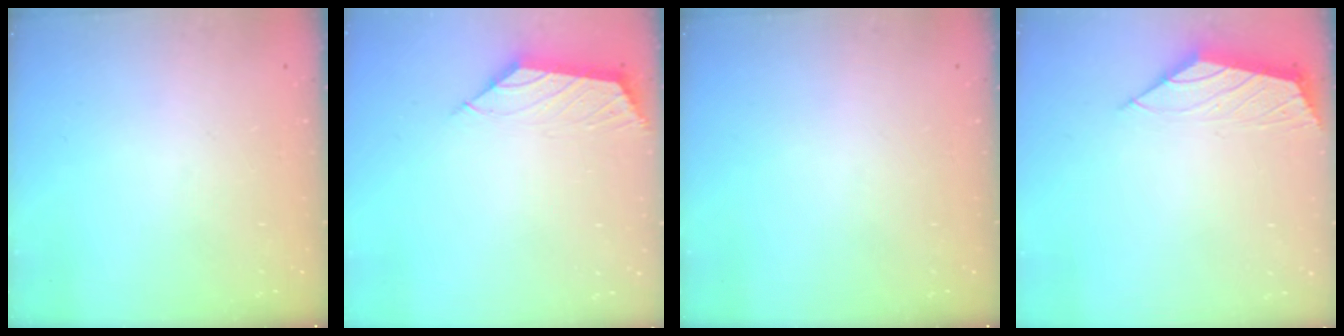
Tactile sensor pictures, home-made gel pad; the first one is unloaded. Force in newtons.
{"total": 2.5, "press": 2.5, "slide": 0.3}
{"total": 0.0}
{"total": 2.2, "press": 2.2, "slide": 0.5}